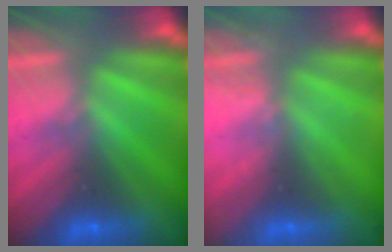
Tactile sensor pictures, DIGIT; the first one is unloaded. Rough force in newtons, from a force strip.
{"total": 2.2}